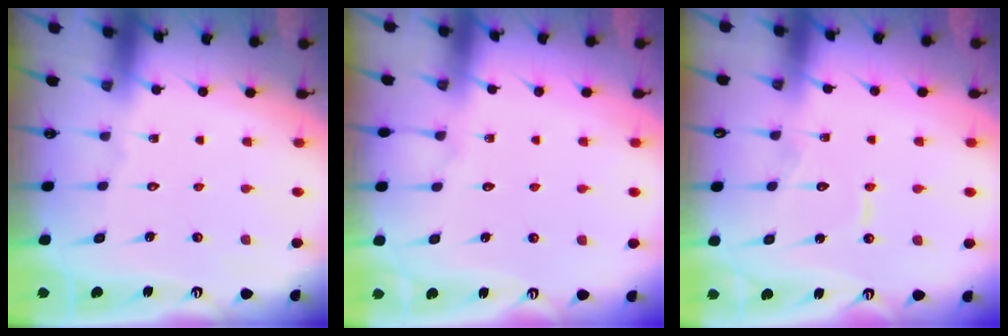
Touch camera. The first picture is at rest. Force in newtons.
{"total": 2.5, "press": 2.5, "slide": 0.4}
{"total": 6.1, "press": 6.1, "slide": 0.5}